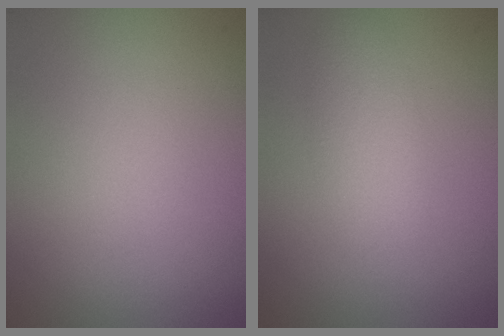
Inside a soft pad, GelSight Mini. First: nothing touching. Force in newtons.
{"total": 2.6, "press": 2.6, "slide": 0.1}